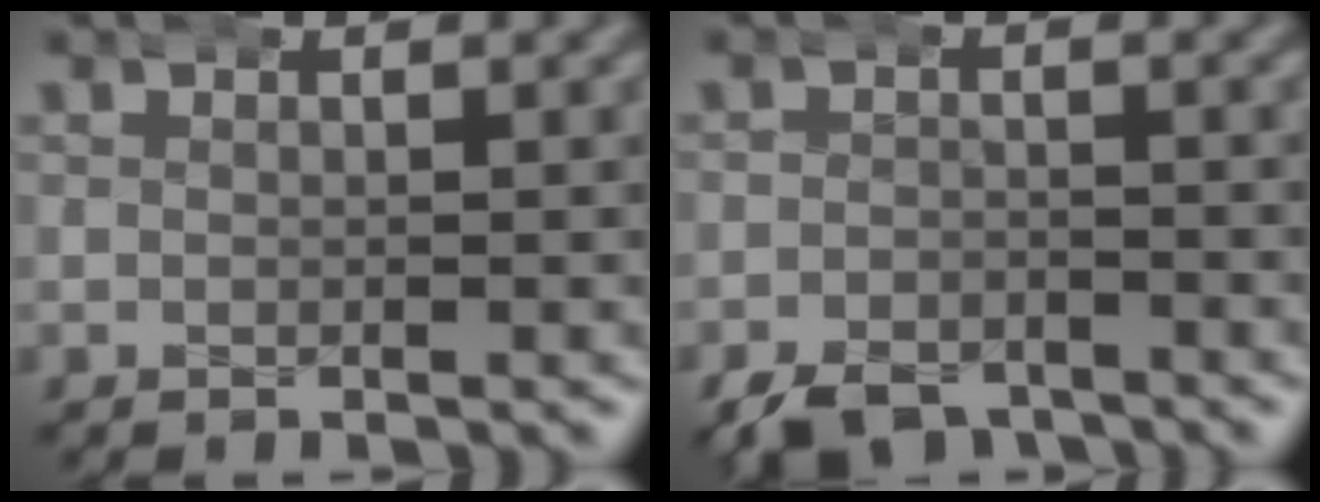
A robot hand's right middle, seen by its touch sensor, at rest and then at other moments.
{"total": 4.4, "force": [-3.8, 2.0, 1.1], "torque": [-0.010, -0.012, -0.063]}